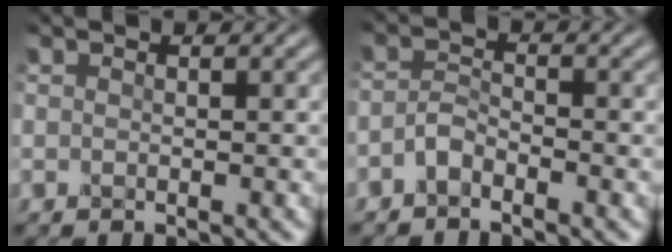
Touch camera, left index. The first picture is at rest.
{"total": 1.5, "force": [-1.2, 0.5, 0.8], "torque": [-0.020, 0.009, -0.029]}